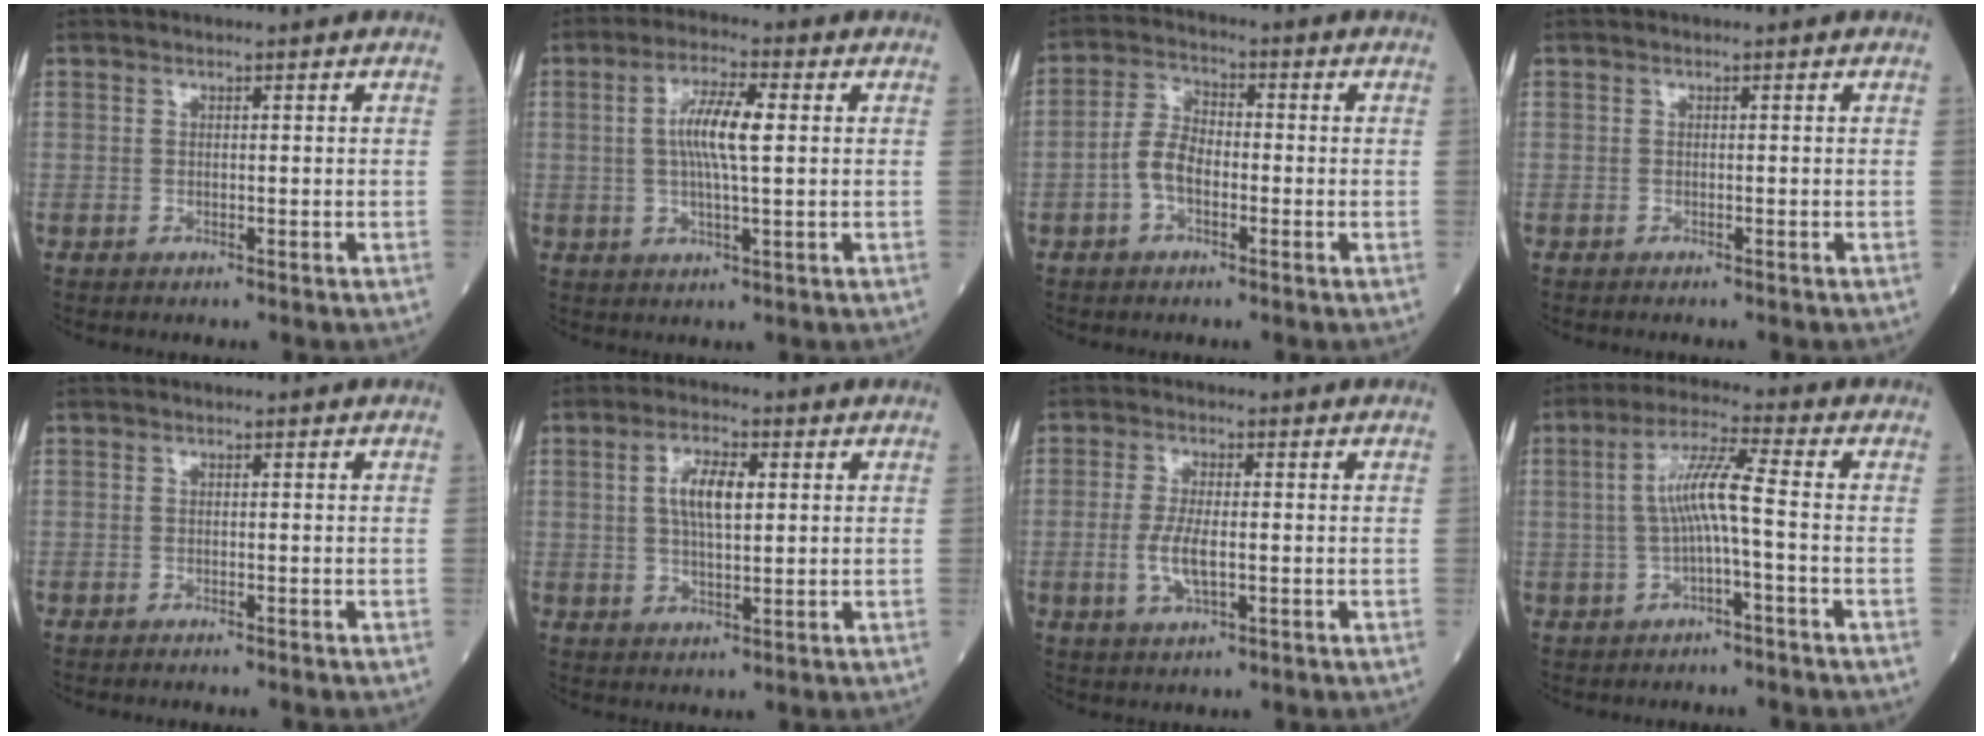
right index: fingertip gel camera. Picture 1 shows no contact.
{"total": 7.3, "force": [1.1, 0.8, 7.2], "torque": [-0.142, 0.007, 0.019]}
{"total": 5.2, "force": [-1.6, 2.8, 4.0], "torque": [-0.087, 0.013, -0.035]}
{"total": 0.6, "force": [-0.5, 0.0, 0.3], "torque": [0.001, 0.001, -0.006]}
{"total": 1.9, "force": [-1.7, 0.0, 0.8], "torque": [-0.012, 0.000, -0.018]}
{"total": 6.0, "force": [1.5, 1.8, 5.5], "torque": [-0.109, 0.008, 0.031]}
{"total": 4.8, "force": [-0.8, 1.4, 4.6], "torque": [-0.101, -0.005, -0.011]}
{"total": 6.6, "force": [-0.5, 0.0, 6.6], "torque": [-0.130, 0.019, -0.008]}